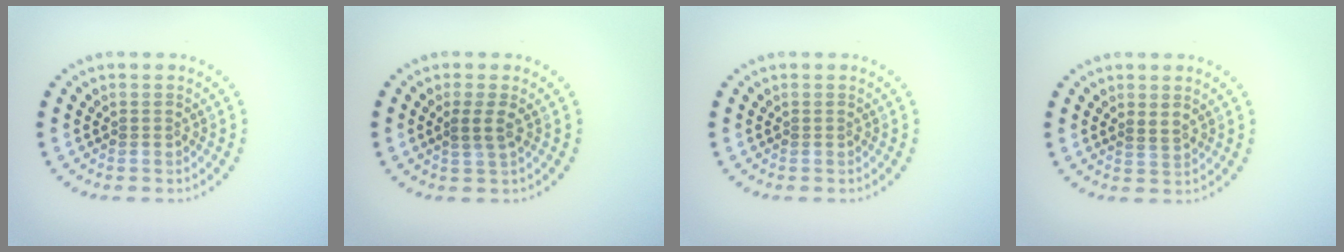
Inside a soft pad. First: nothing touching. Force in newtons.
{"total": 1.6, "press": 1.3, "slide": 0.9}
{"total": 0.0}
{"total": 0.9, "press": 0.8, "slide": 0.5}